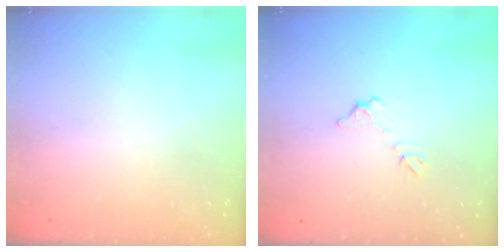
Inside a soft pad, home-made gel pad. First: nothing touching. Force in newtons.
{"total": 5.6, "press": 5.6, "slide": 0.3}